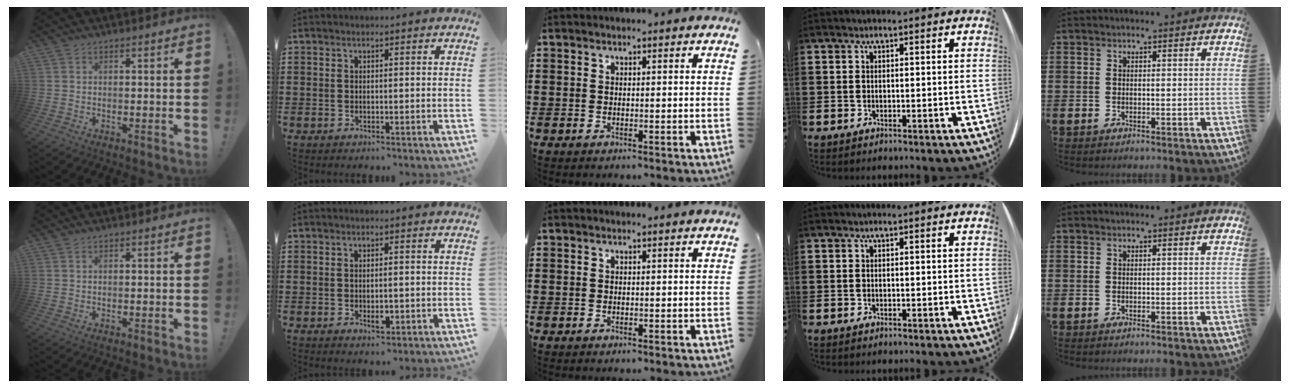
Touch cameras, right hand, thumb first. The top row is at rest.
{"thumb": {"total": 0.6, "force": [0.4, 0.1, 0.4], "torque": [-0.004, -0.002, 0.007]}, "index": {"total": 2.5, "force": [-0.6, 0.8, 2.2], "torque": [-0.039, -0.001, -0.009]}}